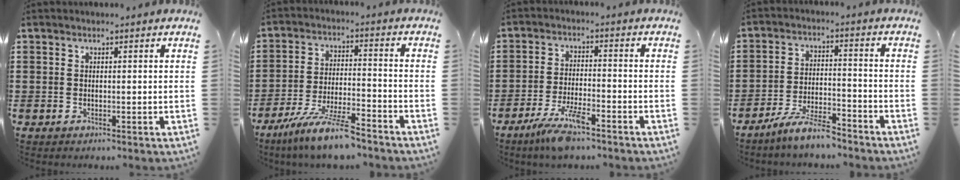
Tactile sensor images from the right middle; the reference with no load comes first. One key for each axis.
{"total": 9.4, "fx": -8.0, "fy": 0.7, "fz": 4.9, "tx": -0.101, "ty": 0.002, "tz": -0.156}
{"total": 7.0, "fx": -4.8, "fy": 1.3, "fz": 5.0, "tx": -0.104, "ty": -0.008, "tz": -0.089}
{"total": 7.1, "fx": -6.3, "fy": 0.7, "fz": 3.2, "tx": -0.067, "ty": 0.001, "tz": -0.120}